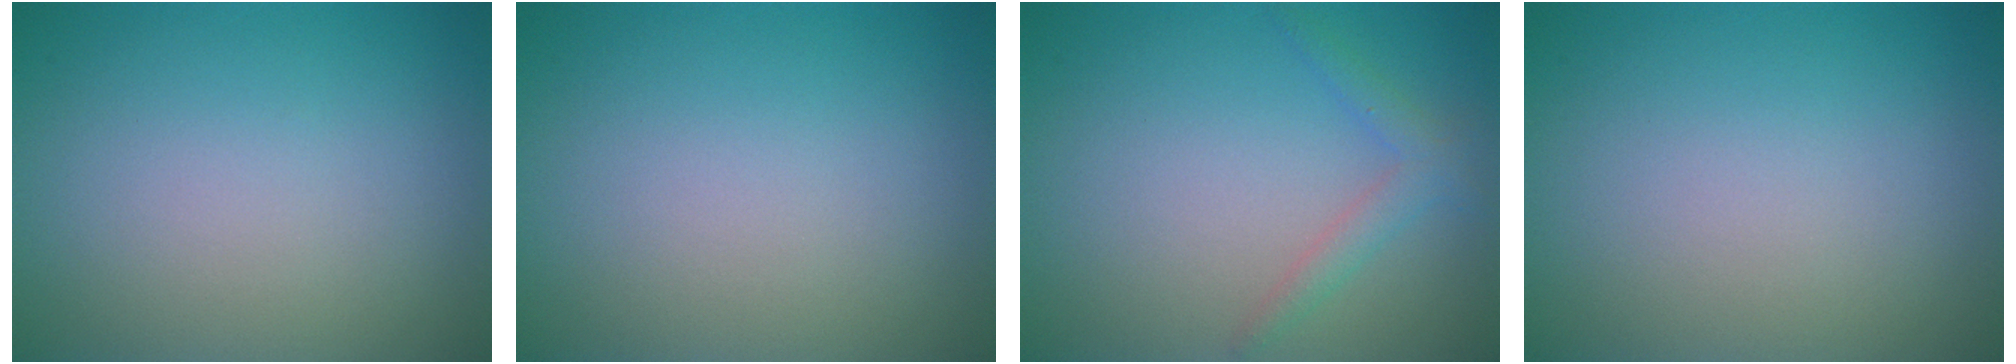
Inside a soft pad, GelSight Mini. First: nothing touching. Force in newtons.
{"total": 0.0}
{"total": 1.8, "press": 1.8, "slide": 0.1}
{"total": 0.0}